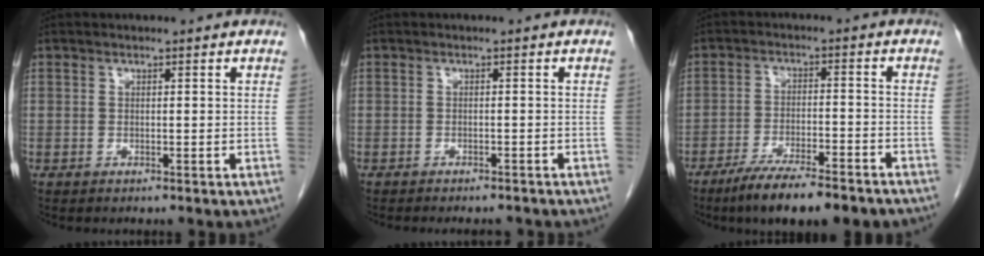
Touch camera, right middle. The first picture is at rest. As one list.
[{"total": 4.4, "force": [-4.1, 1.1, 1.4], "torque": [-0.014, -0.004, -0.049]}, {"total": 13.1, "force": [-10.4, 2.3, 7.6], "torque": [-0.112, -0.016, -0.159]}]